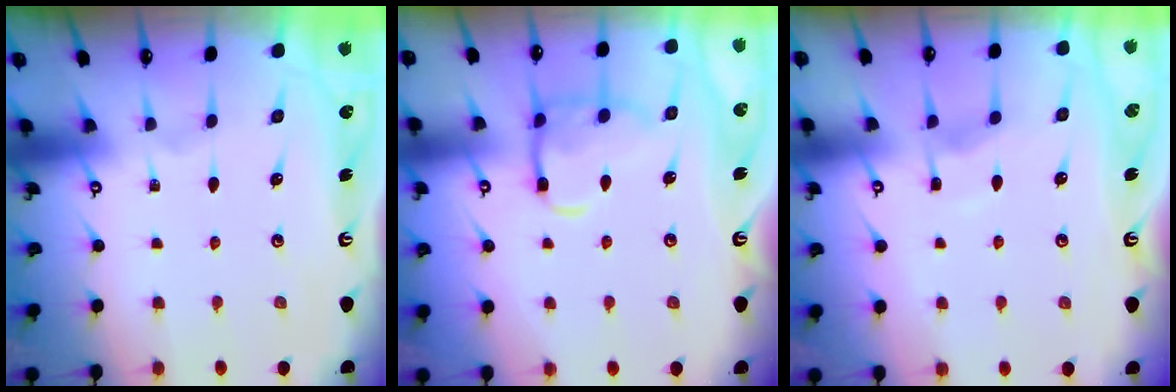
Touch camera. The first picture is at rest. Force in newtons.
{"total": 13.5, "press": 13.4, "slide": 1.1}
{"total": 3.9, "press": 3.8, "slide": 0.6}